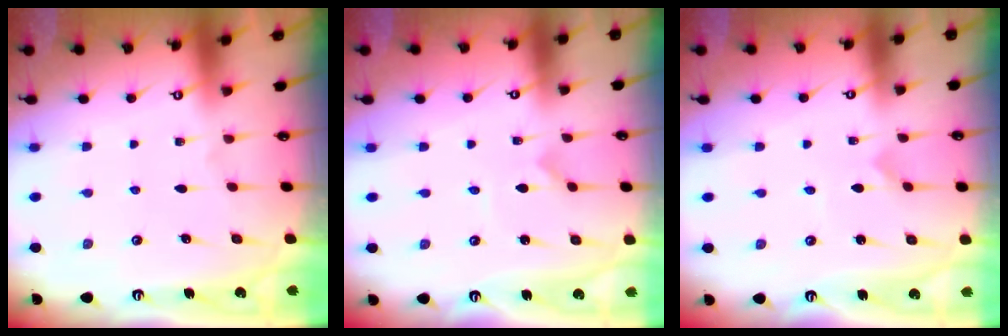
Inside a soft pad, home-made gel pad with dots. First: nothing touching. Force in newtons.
{"total": 0.0}
{"total": 0.0}